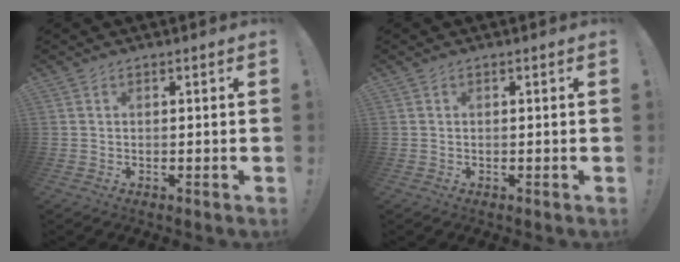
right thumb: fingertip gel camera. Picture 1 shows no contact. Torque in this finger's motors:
{"motor_torque": [0.43, -0.28, 0.10, -0.15, -0.01]}